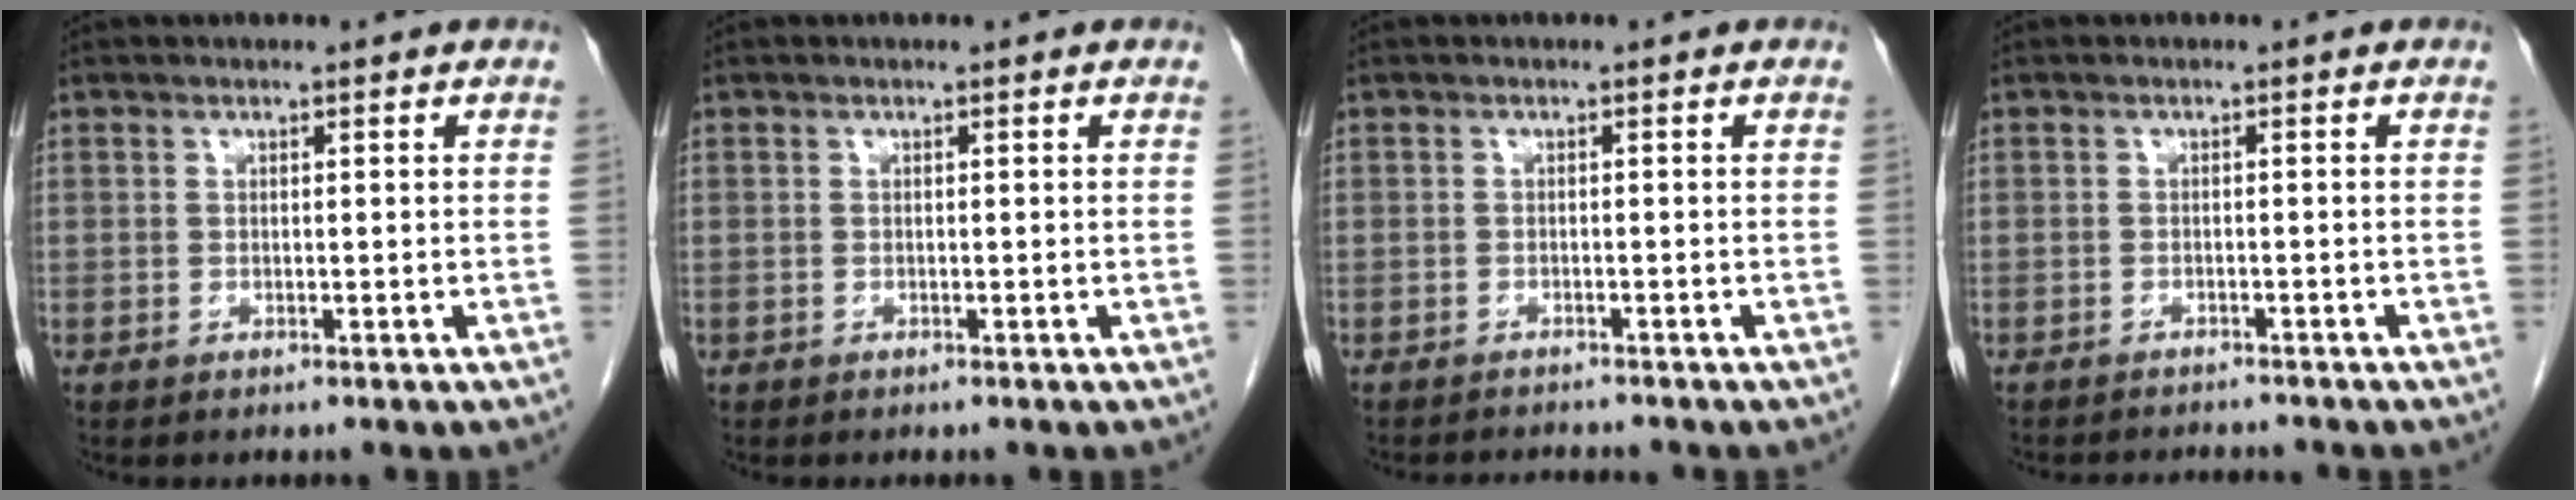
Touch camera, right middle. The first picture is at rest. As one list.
[{"total": 0.0}, {"total": 3.0, "force": [-3.0, 0.0, 0.5], "torque": [-0.005, -0.011, -0.043]}, {"total": 4.8, "force": [-4.6, 0.7, 1.0], "torque": [-0.012, -0.008, -0.062]}]